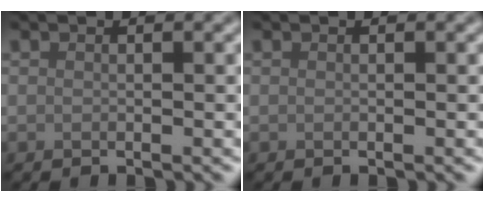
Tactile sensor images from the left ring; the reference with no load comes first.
{"total": 0.0}